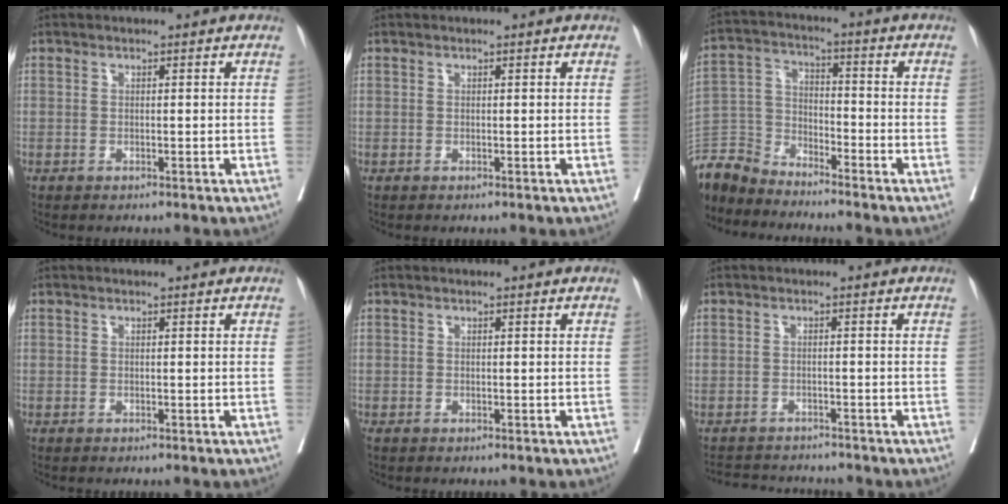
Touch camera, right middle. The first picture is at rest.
{"total": 0.0}
{"total": 7.7, "force": [-7.6, 1.4, -0.4], "torque": [0.001, 0.010, -0.159]}
{"total": 0.0}
{"total": 0.0}
{"total": 5.5, "force": [-5.4, 1.1, 0.5], "torque": [-0.002, 0.001, -0.081]}